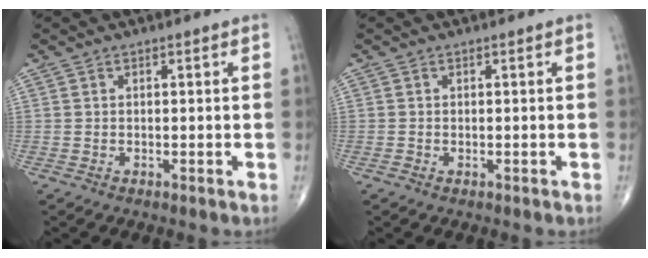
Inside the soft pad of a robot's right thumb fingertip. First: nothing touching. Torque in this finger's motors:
{"motor_torque": [2.55, 2.45, -0.29, -0.31, -0.02]}